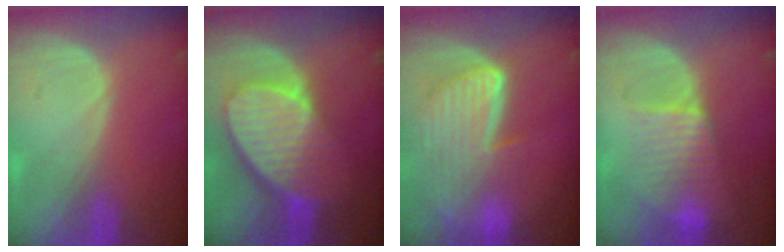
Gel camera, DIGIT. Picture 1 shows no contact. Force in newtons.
{"total": 10.1, "press": 8.9, "slide": 4.8}
{"total": 9.8, "press": 8.3, "slide": 5.3}
{"total": 6.7, "press": 6.6, "slide": 1.3}